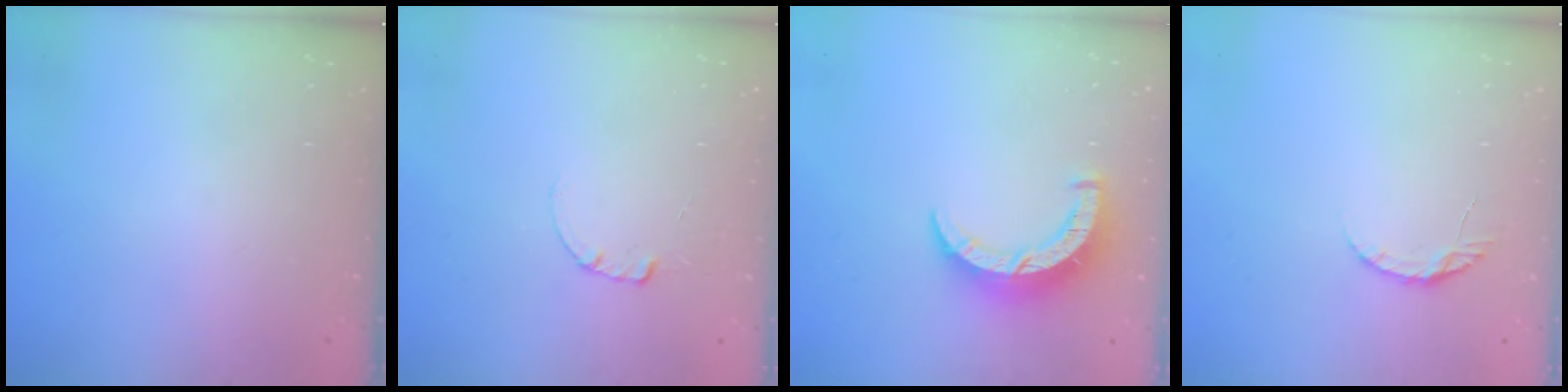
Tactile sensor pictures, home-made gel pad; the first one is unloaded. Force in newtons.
{"total": 0.6, "press": 0.6, "slide": 0.1}
{"total": 8.0, "press": 8.0, "slide": 0.3}
{"total": 5.1, "press": 5.0, "slide": 0.7}